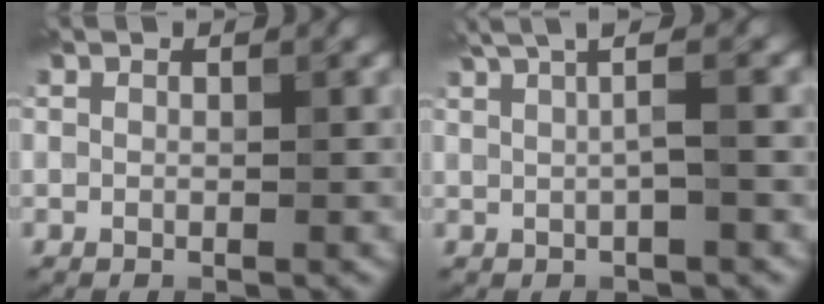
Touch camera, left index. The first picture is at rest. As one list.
[{"total": 4.0, "force": [1.3, 1.2, 3.6], "torque": [-0.043, 0.010, 0.014]}]